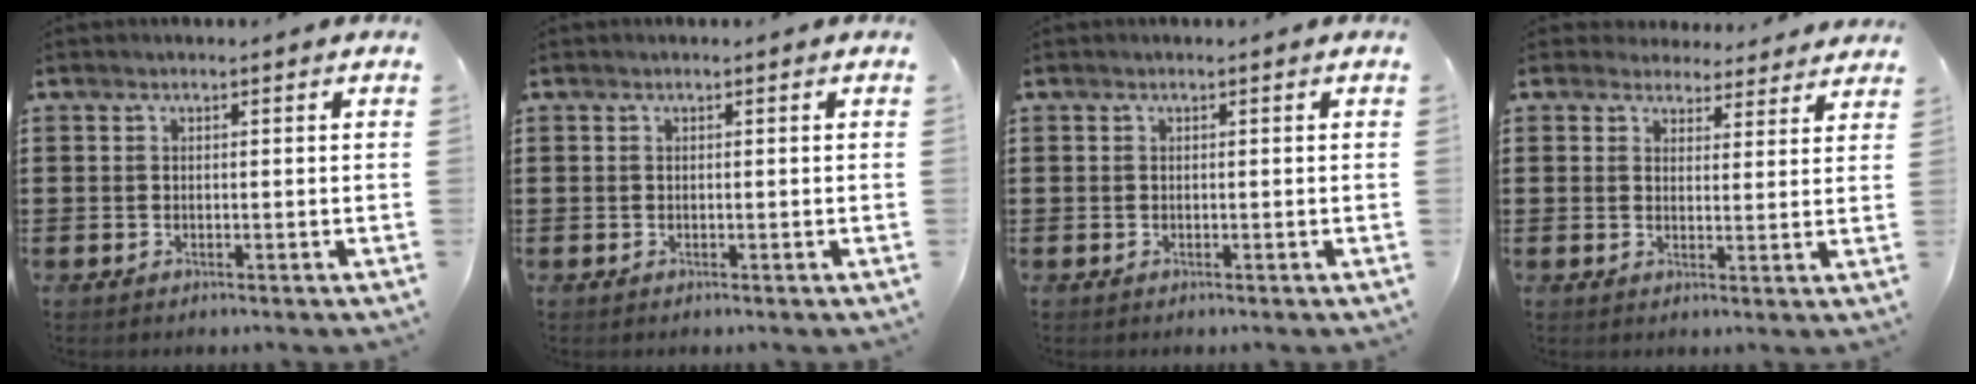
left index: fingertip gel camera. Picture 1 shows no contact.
{"total": 0.0}
{"total": 0.0}
{"total": 3.7, "force": [3.6, 1.0, 0.3], "torque": [-0.011, -0.014, 0.065]}